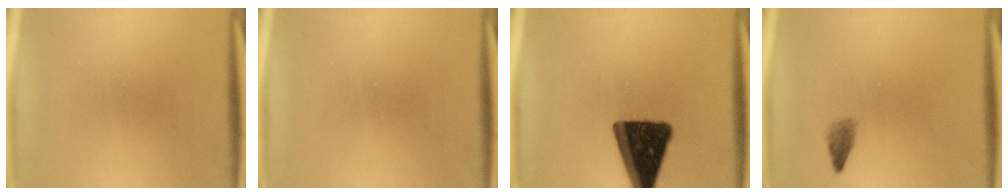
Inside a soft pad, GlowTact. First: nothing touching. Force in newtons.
{"total": 0.0}
{"total": 16.3}
{"total": 1.5}